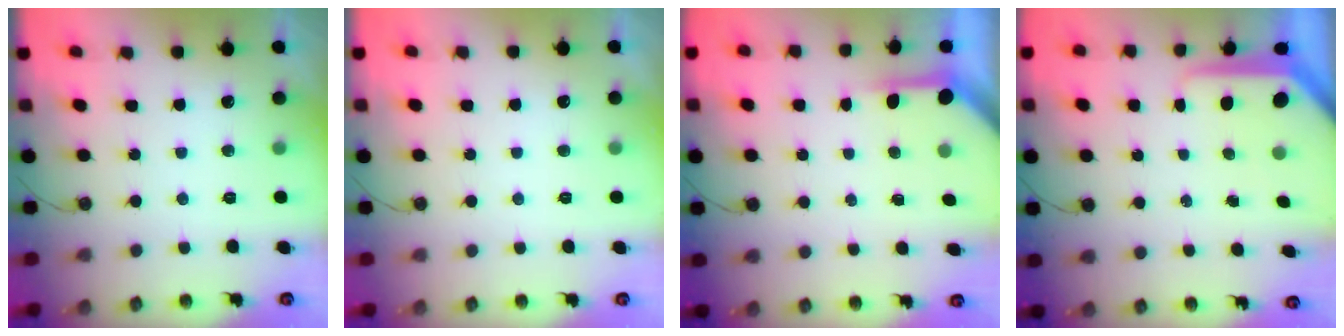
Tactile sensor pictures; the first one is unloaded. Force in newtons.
{"total": 0.0}
{"total": 3.8, "press": 3.8, "slide": 0.4}
{"total": 9.8, "press": 9.8, "slide": 0.7}